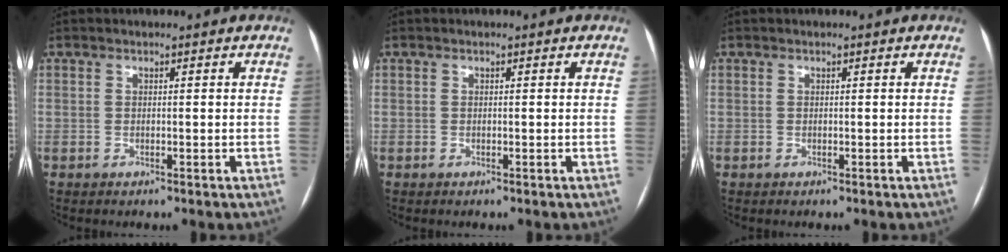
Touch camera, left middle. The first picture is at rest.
{"total": 0.0}
{"total": 0.0}